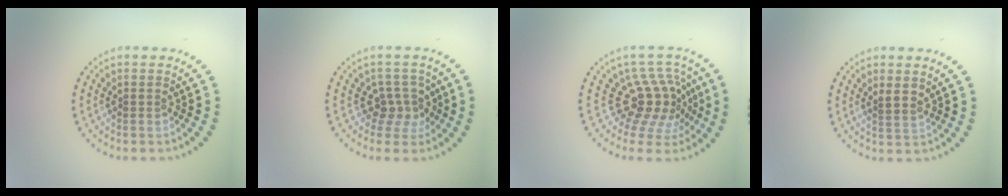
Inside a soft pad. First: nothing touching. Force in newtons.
{"total": 2.6, "press": 2.0, "slide": 1.8}
{"total": 4.5, "press": 3.1, "slide": 3.2}
{"total": 1.0, "press": 0.8, "slide": 0.6}